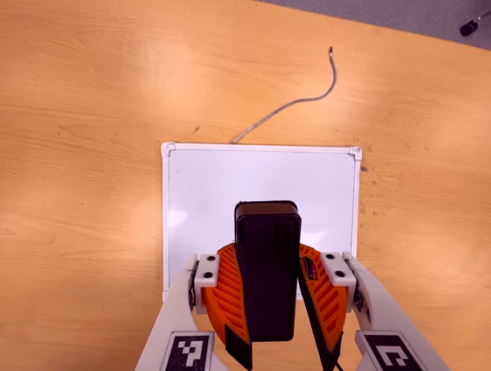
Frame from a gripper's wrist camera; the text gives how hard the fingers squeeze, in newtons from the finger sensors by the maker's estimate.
{"total": 11.4, "left": 10.4, "right": 12.4}